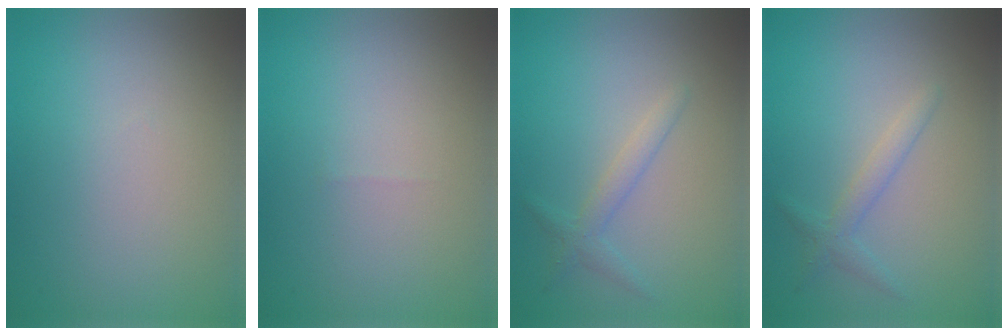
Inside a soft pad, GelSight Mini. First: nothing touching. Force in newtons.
{"total": 0.0}
{"total": 1.7, "press": 1.6, "slide": 0.2}
{"total": 1.7, "press": 1.6, "slide": 0.2}